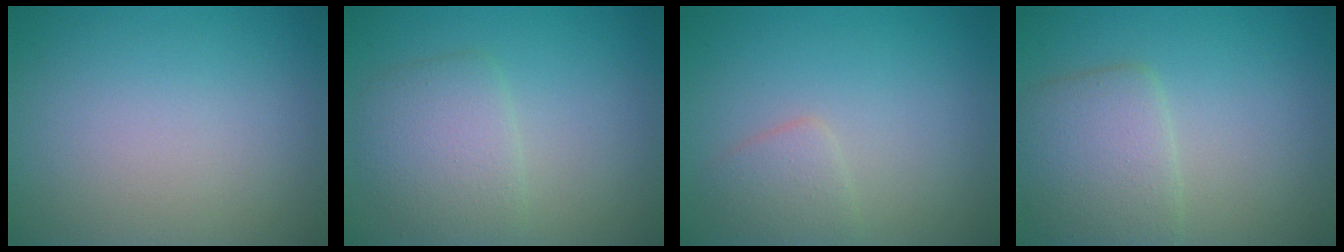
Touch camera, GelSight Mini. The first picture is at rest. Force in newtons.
{"total": 3.7, "press": 3.6, "slide": 0.1}
{"total": 1.9, "press": 1.9, "slide": 0.0}
{"total": 4.2, "press": 4.2, "slide": 0.1}